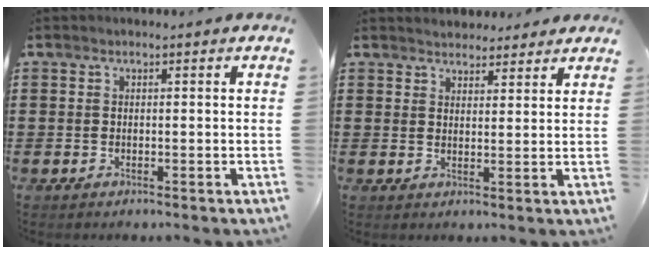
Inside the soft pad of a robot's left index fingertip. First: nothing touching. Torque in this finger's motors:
{"motor_torque": [2.14, 0.00, 0.56, 0.06]}